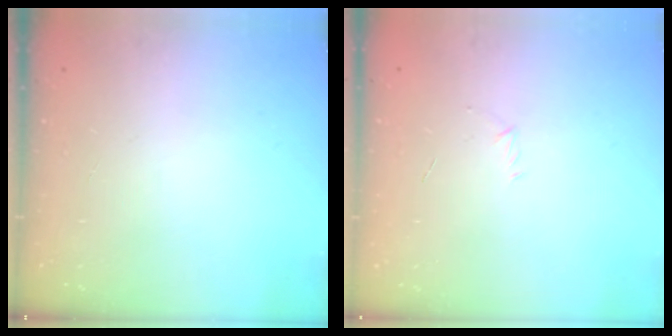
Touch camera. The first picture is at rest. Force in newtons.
{"total": 2.7, "press": 2.6, "slide": 0.7}